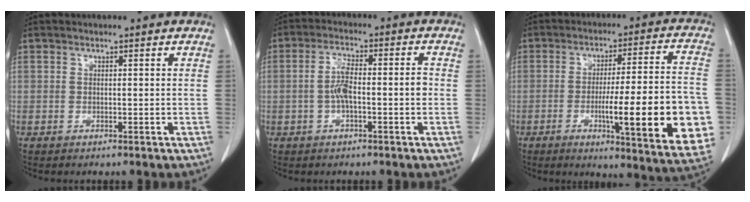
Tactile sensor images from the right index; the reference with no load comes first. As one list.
[{"total": 6.0, "force": [-0.9, 1.3, 5.8], "torque": [-0.114, 0.015, -0.017]}, {"total": 20.7, "force": [-5.1, 2.1, 20.0], "torque": [-0.213, 0.001, -0.061]}]